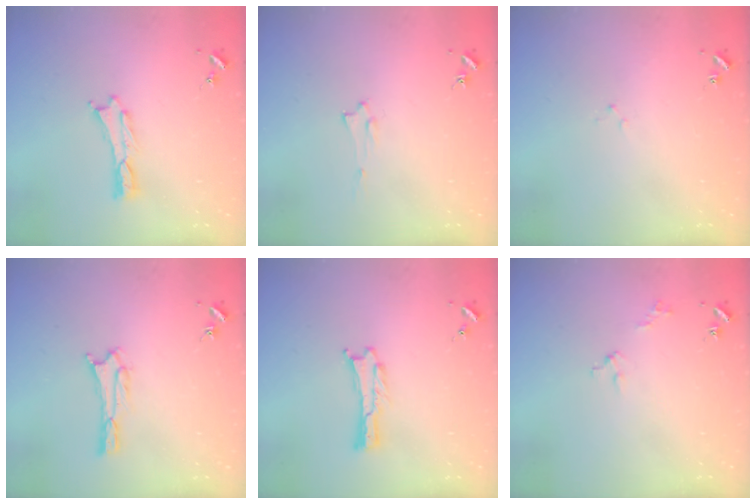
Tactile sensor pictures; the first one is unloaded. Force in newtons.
{"total": 1.4, "press": 1.4, "slide": 0.2}
{"total": 1.4, "press": 1.4, "slide": 0.2}
{"total": 1.9, "press": 1.9, "slide": 0.2}
{"total": 0.0}
{"total": 2.1, "press": 2.1, "slide": 0.2}